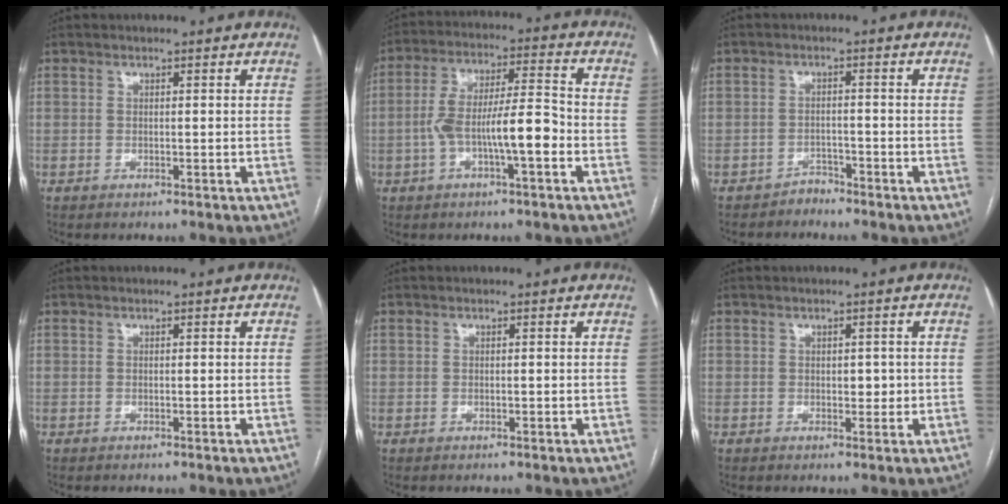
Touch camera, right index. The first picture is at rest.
{"total": 10.3, "force": [-2.9, 1.8, 9.8], "torque": [-0.182, 0.024, -0.051]}
{"total": 1.8, "force": [-1.7, 0.5, -0.3], "torque": [0.009, 0.000, -0.028]}
{"total": 0.0}
{"total": 0.0}
{"total": 1.9, "force": [0.0, 1.2, 1.4], "torque": [-0.017, 0.003, 0.002]}